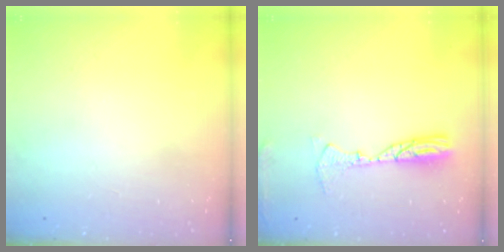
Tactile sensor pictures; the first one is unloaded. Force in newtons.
{"total": 9.1, "press": 8.9, "slide": 1.7}